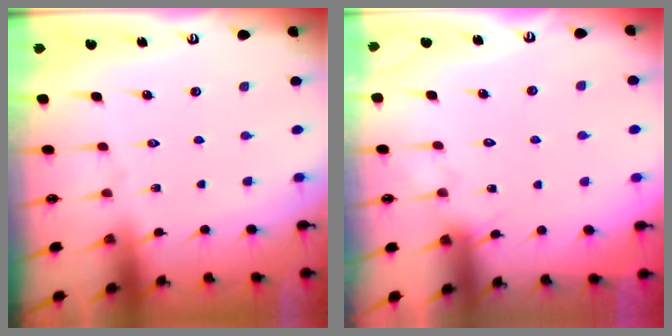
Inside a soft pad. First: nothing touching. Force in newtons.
{"total": 4.2, "press": 4.2, "slide": 0.2}